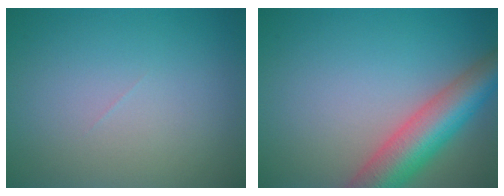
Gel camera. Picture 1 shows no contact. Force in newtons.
{"total": 7.5, "press": 7.5, "slide": 0.3}